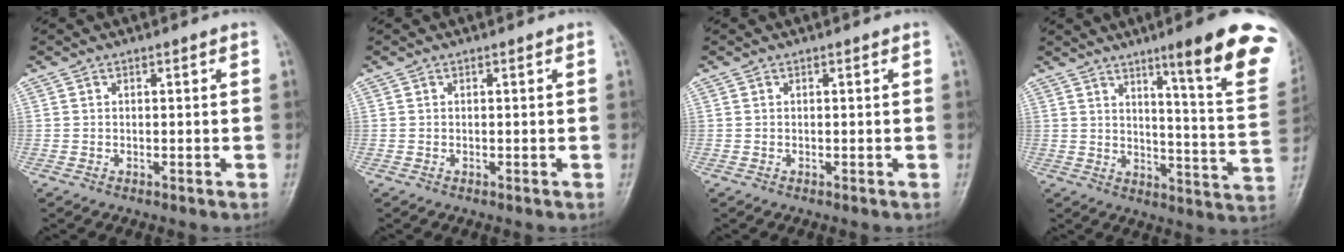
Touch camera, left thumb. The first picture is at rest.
{"total": 0.0}
{"total": 0.0}
{"total": 19.4, "force": [11.0, 2.2, 15.7], "torque": [-0.177, -0.059, 0.146]}